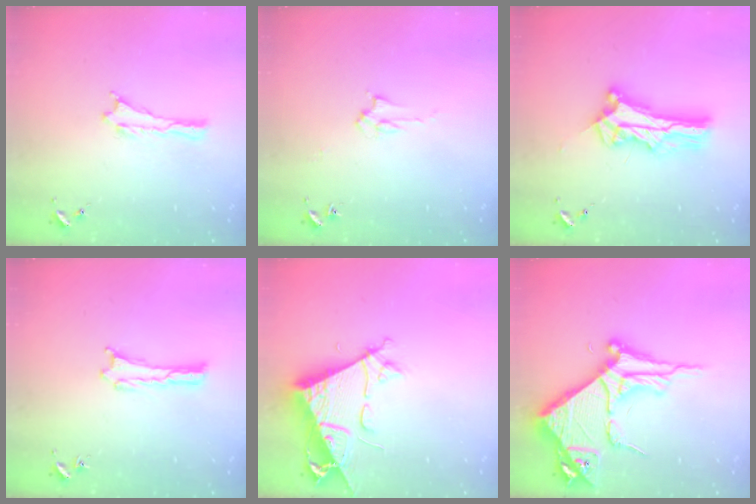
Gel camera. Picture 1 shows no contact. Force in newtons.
{"total": 2.8, "press": 2.8, "slide": 0.4}
{"total": 10.1, "press": 10.0, "slide": 0.9}
{"total": 0.0}
{"total": 8.8, "press": 8.8, "slide": 1.1}
{"total": 8.4, "press": 8.4, "slide": 0.9}